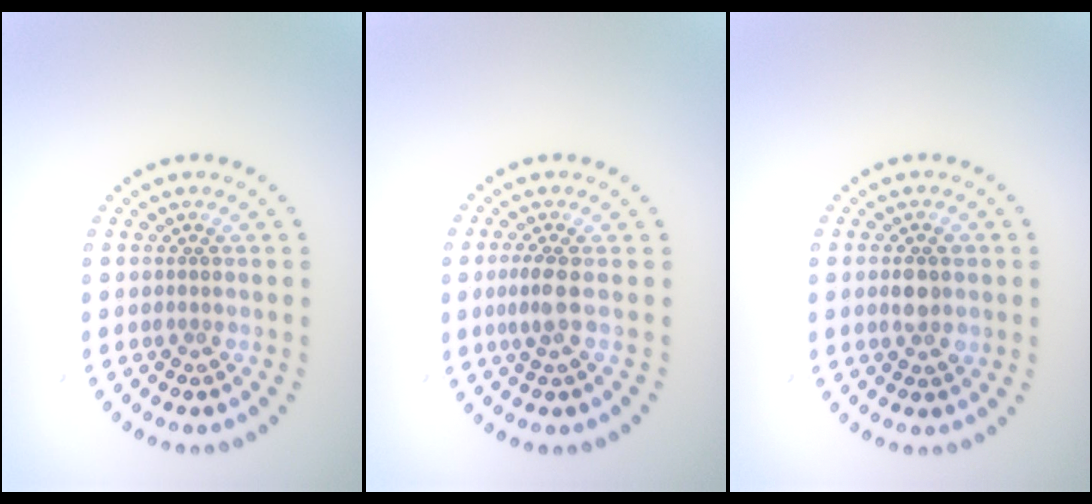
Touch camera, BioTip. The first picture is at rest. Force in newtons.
{"total": 1.8, "press": 1.6, "slide": 1.0}
{"total": 2.5, "press": 2.5, "slide": 0.2}